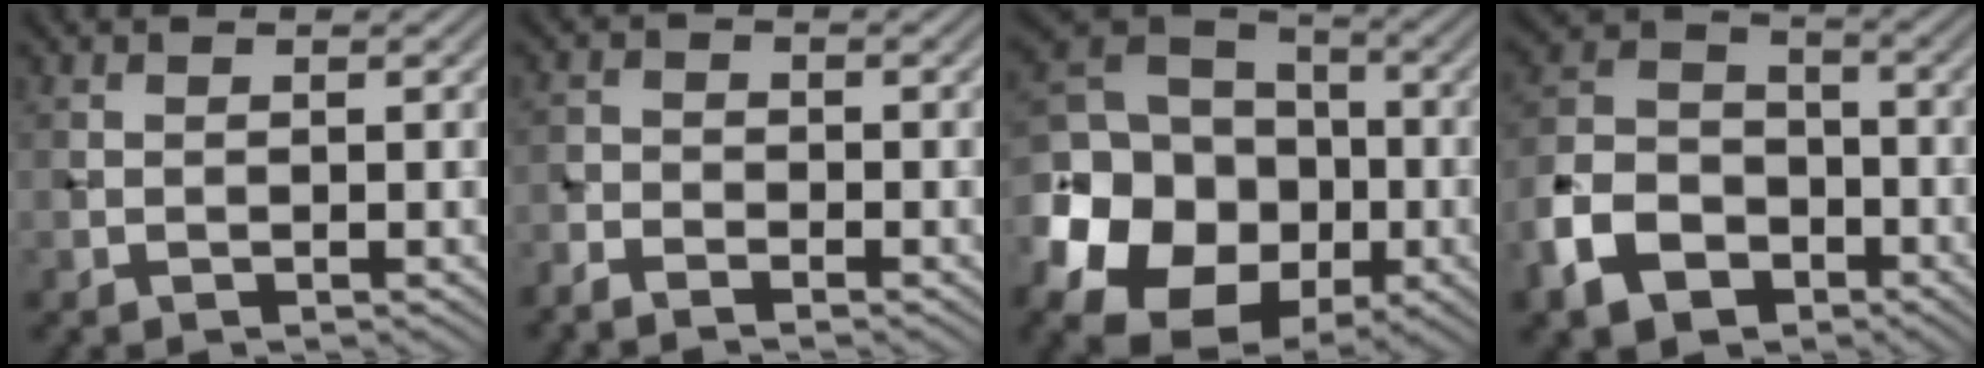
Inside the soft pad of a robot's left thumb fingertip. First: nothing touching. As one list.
[{"total": 2.9, "force": [-2.6, 0.7, 1.0], "torque": [-0.023, -0.006, -0.059]}, {"total": 18.9, "force": [-6.1, 14.4, 10.5], "torque": [-0.257, -0.021, -0.125]}, {"total": 11.1, "force": [-5.6, 7.7, 5.7], "torque": [-0.150, -0.019, -0.127]}]